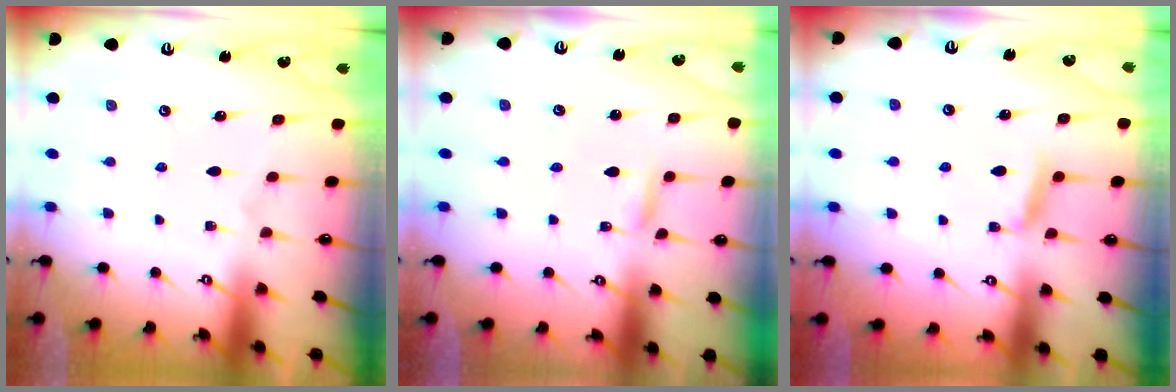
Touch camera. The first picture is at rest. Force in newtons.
{"total": 1.9, "press": 1.9, "slide": 0.1}
{"total": 5.7, "press": 5.6, "slide": 0.8}